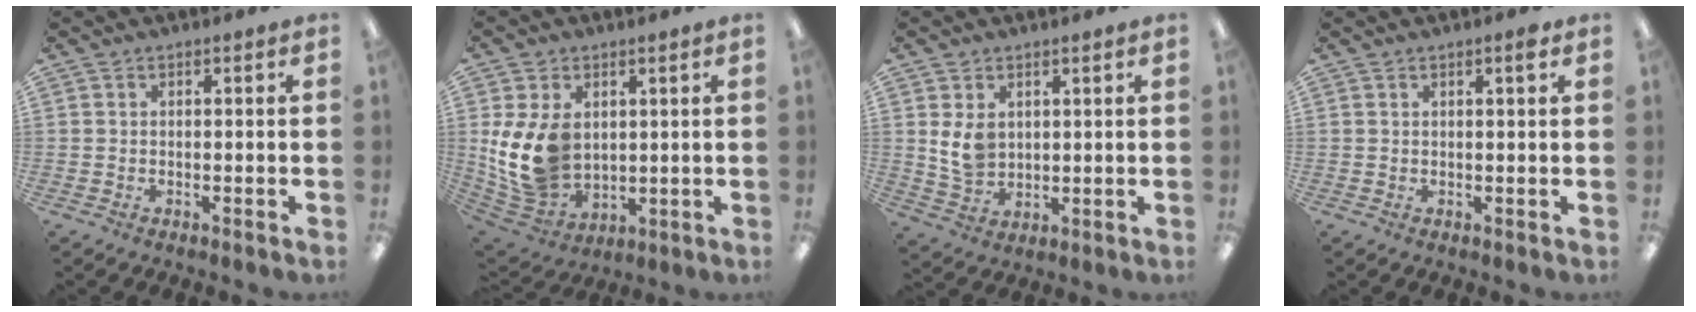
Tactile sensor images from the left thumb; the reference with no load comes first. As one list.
[{"total": 14.2, "force": [2.3, 10.6, 9.1], "torque": [-0.213, -0.016, 0.047]}, {"total": 6.2, "force": [2.3, 4.7, 3.4], "torque": [-0.065, -0.006, 0.044]}, {"total": 1.9, "force": [1.2, 0.2, 1.4], "torque": [-0.022, -0.001, 0.018]}]